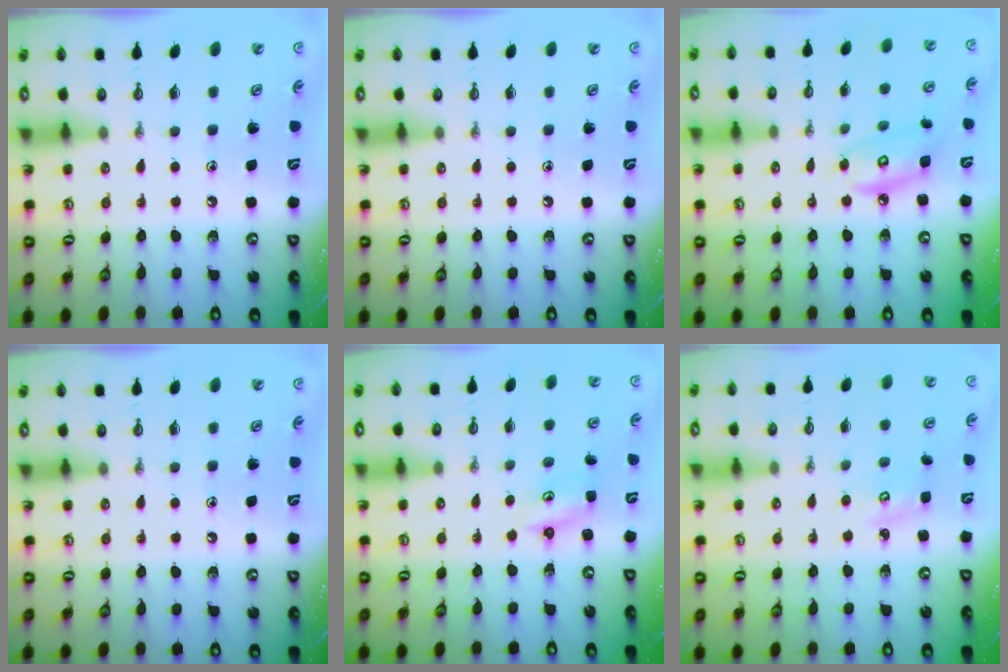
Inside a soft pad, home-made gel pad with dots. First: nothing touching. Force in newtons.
{"total": 0.0}
{"total": 7.5, "press": 7.5, "slide": 0.5}
{"total": 0.0}
{"total": 2.2, "press": 2.1, "slide": 0.4}
{"total": 2.6, "press": 2.6, "slide": 0.3}